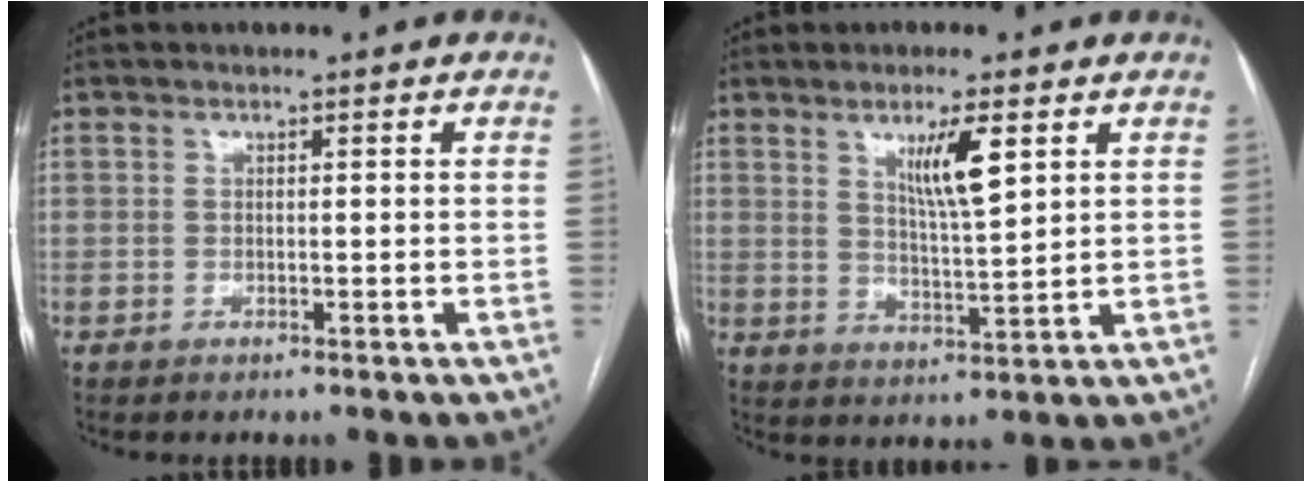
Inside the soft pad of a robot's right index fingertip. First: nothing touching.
{"total": 6.8, "force": [3.1, 0.5, 6.0], "torque": [-0.106, -0.009, 0.057]}